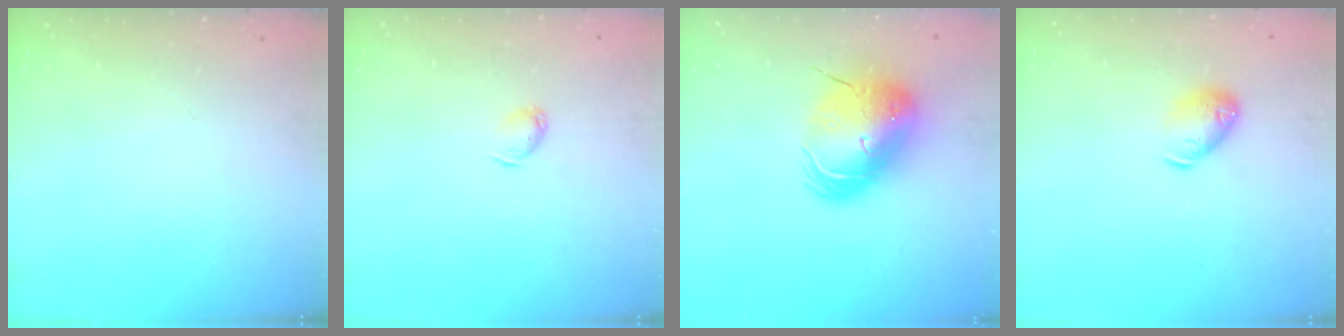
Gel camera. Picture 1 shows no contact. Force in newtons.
{"total": 2.9, "press": 2.8, "slide": 0.6}
{"total": 13.7, "press": 13.4, "slide": 2.6}
{"total": 7.6, "press": 7.5, "slide": 0.9}